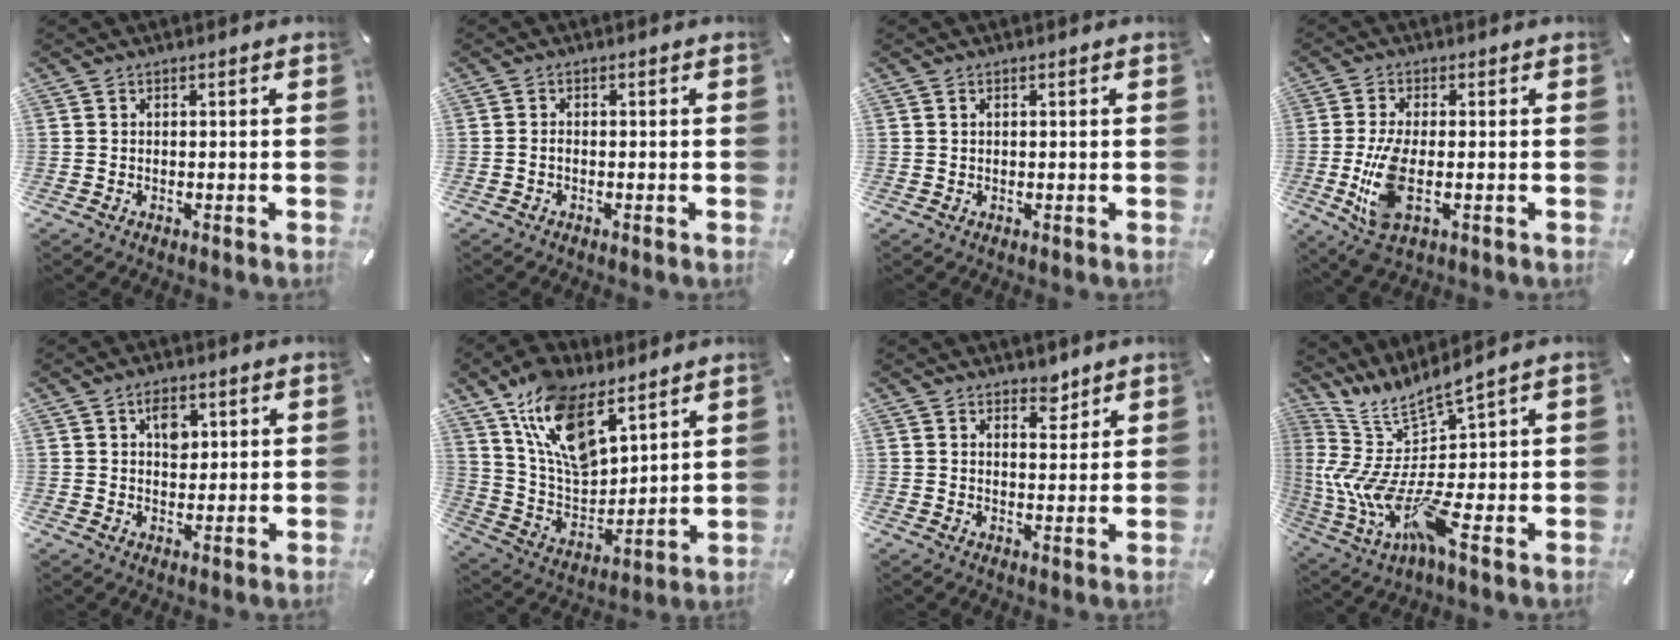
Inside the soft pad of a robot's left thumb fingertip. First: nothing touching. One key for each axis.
{"total": 0.7, "fx": -0.4, "fy": 0.3, "fz": 0.6, "tx": -0.012, "ty": -0.001, "tz": -0.007}
{"total": 0.5, "fx": 0.2, "fy": 0.4, "fz": 0.3, "tx": -0.006, "ty": 0.001, "tz": 0.004}
{"total": 10.0, "fx": -1.2, "fy": 3.8, "fz": 9.1, "tx": -0.203, "ty": -0.021, "tz": -0.020}
{"total": 4.6, "fx": 1.5, "fy": 3.3, "fz": 2.9, "tx": -0.031, "ty": -0.005, "tz": 0.019}
{"total": 16.3, "fx": 10.9, "fy": 8.3, "fz": 8.9, "tx": -0.196, "ty": -0.060, "tz": 0.201}
{"total": 4.3, "fx": 3.5, "fy": 2.2, "fz": 1.0, "tx": 0.013, "ty": -0.026, "tz": 0.058}
{"total": 15.9, "fx": -1.8, "fy": 3.1, "fz": 15.4, "tx": -0.335, "ty": -0.049, "tz": -0.040}